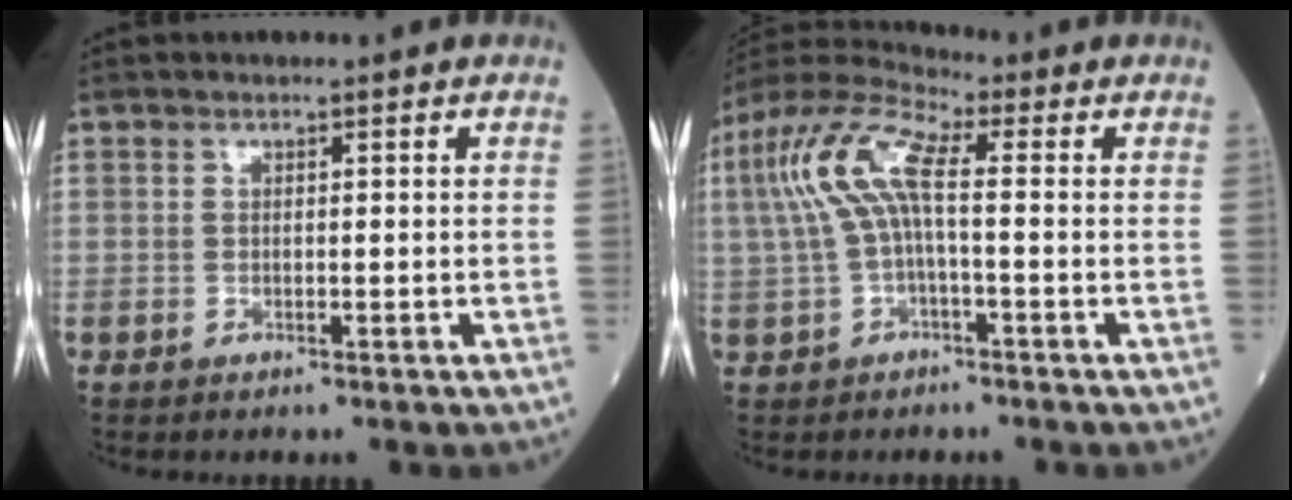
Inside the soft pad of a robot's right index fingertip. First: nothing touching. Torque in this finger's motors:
{"motor_torque": [1.64, 0.51, 0.58, 0.21]}